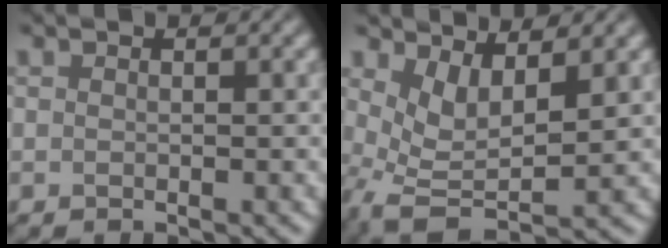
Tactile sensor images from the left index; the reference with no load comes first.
{"total": 4.1, "force": [0.6, 1.8, 3.6], "torque": [-0.074, -0.011, 0.015]}